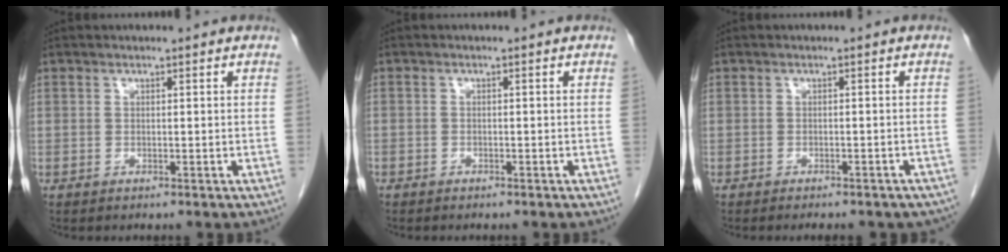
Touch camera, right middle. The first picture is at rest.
{"total": 1.1, "force": [-0.9, 0.6, 0.2], "torque": [-0.006, 0.002, -0.013]}
{"total": 9.2, "force": [-8.1, 2.9, 3.4], "torque": [-0.039, -0.002, -0.078]}